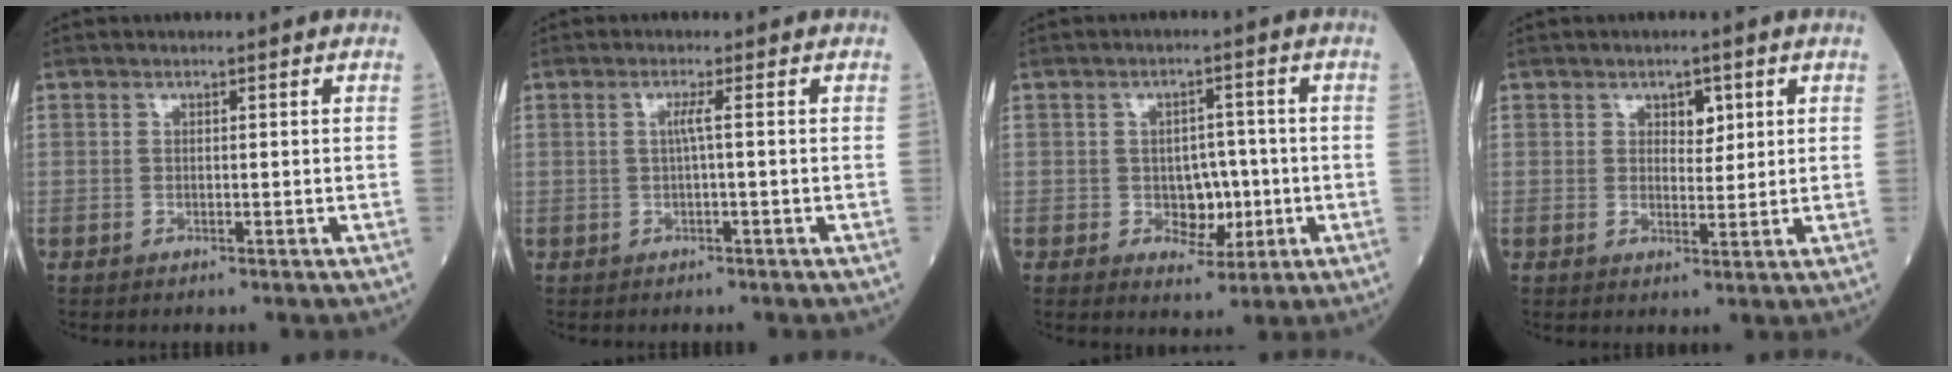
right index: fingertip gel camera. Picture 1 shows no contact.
{"total": 1.5, "force": [0.0, -0.4, 1.4], "torque": [-0.029, 0.002, -0.001]}
{"total": 5.0, "force": [-0.8, 3.3, 3.6], "torque": [-0.048, 0.006, -0.002]}
{"total": 2.9, "force": [1.4, 1.7, 1.9], "torque": [-0.023, 0.001, 0.021]}